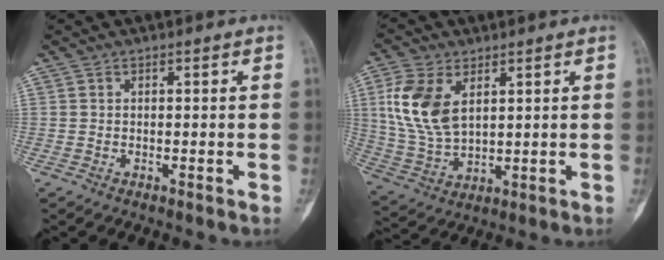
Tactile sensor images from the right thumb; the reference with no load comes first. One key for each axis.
{"total": 12.2, "fx": 4.0, "fy": 7.1, "fz": 9.0, "tx": -0.184, "ty": -0.009, "tz": 0.089}